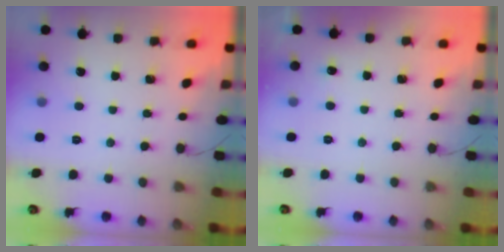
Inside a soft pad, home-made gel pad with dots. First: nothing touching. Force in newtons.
{"total": 10.2, "press": 1.6, "slide": 10.1}